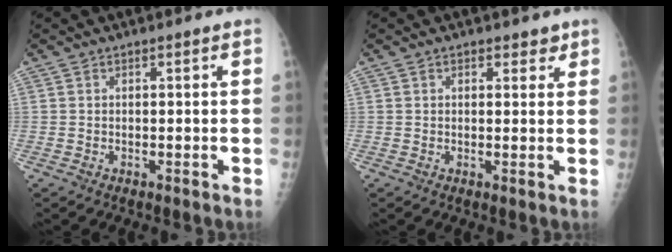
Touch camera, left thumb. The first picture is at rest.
{"total": 2.4, "force": [1.6, 1.5, 1.0], "torque": [0.008, -0.007, 0.018]}